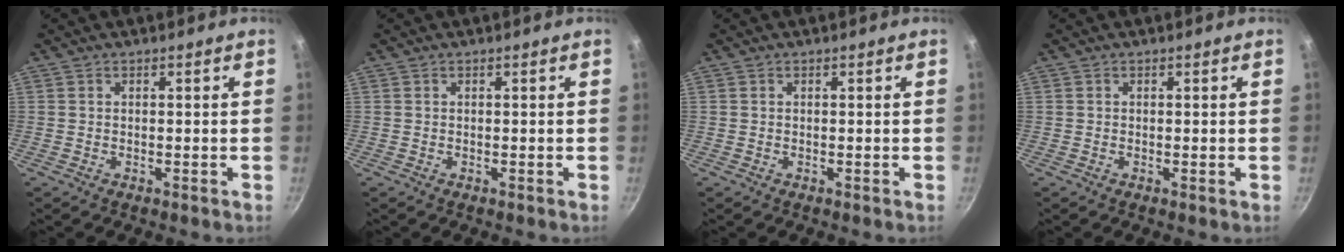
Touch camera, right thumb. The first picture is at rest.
{"total": 0.0}
{"total": 0.0}
{"total": 0.0}